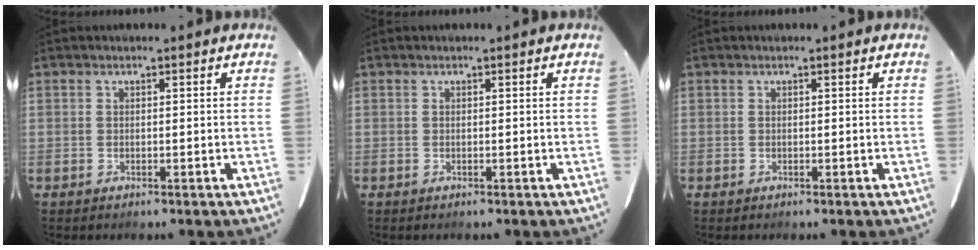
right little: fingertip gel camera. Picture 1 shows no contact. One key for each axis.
{"total": 0.0}
{"total": 0.0}